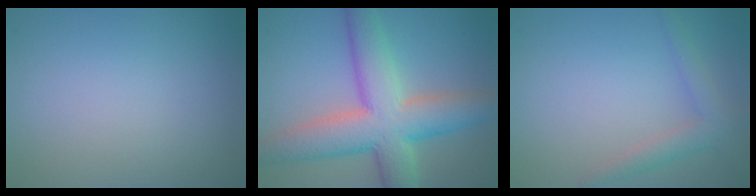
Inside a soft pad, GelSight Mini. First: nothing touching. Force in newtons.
{"total": 9.2, "press": 9.1, "slide": 0.5}
{"total": 2.3, "press": 2.3, "slide": 0.1}